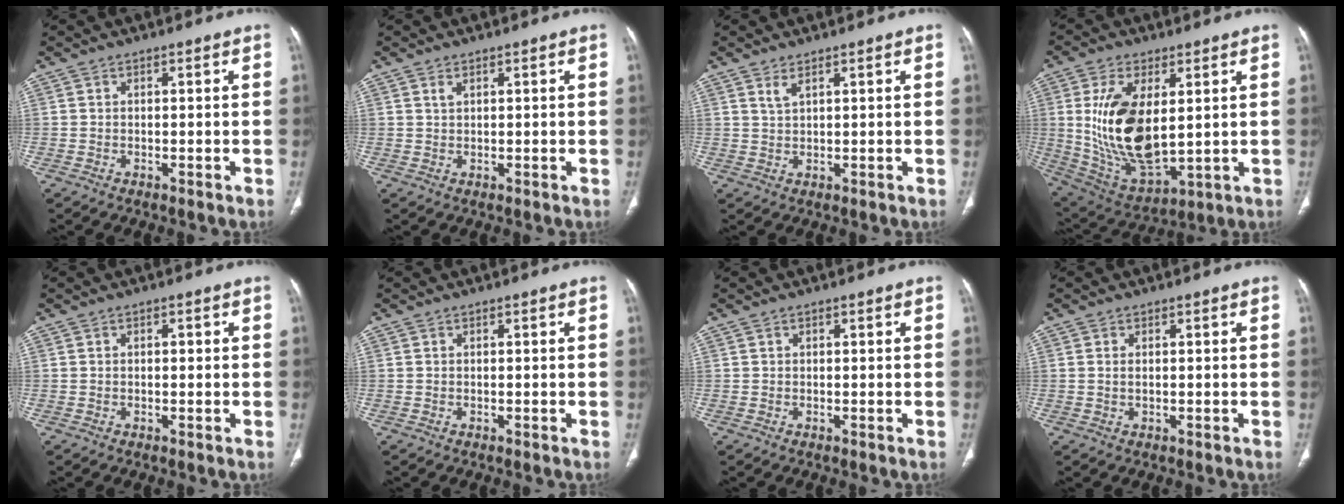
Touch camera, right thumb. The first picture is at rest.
{"total": 1.0, "force": [0.7, 0.4, 0.6], "torque": [-0.012, 0.001, 0.015]}
{"total": 1.8, "force": [1.3, 0.4, 1.1], "torque": [-0.027, -0.005, 0.033]}
{"total": 18.0, "force": [2.7, 9.0, 15.3], "torque": [-0.288, -0.022, 0.070]}
{"total": 1.0, "force": [0.1, 0.5, 0.8], "torque": [-0.015, 0.003, 0.003]}
{"total": 0.0}
{"total": 0.0}
{"total": 1.0, "force": [0.3, 0.5, 0.9], "torque": [-0.022, 0.001, 0.008]}